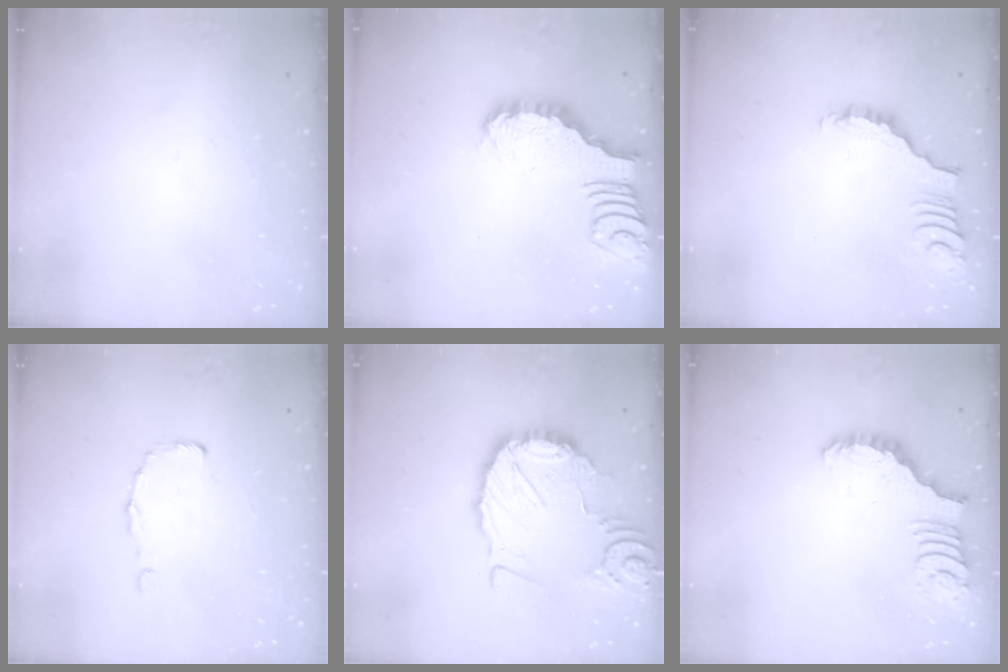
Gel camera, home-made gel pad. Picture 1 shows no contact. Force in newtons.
{"total": 2.0, "press": 2.0, "slide": 0.1}
{"total": 2.5, "press": 2.5, "slide": 0.3}
{"total": 0.0}
{"total": 12.1, "press": 12.0, "slide": 1.5}
{"total": 2.6, "press": 2.5, "slide": 0.5}